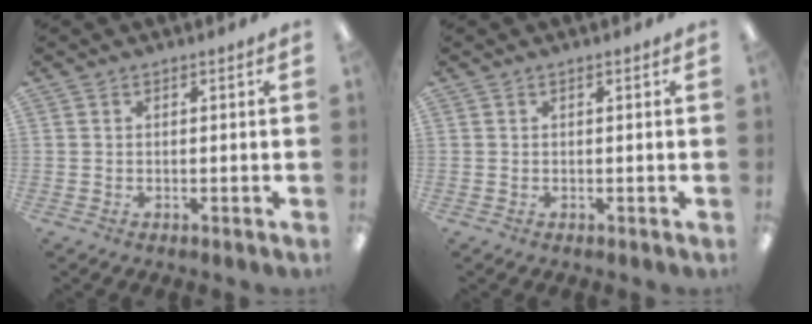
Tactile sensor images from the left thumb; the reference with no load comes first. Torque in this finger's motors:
{"motor_torque": [-0.23, -0.03, -0.18, 0.08, 0.00]}